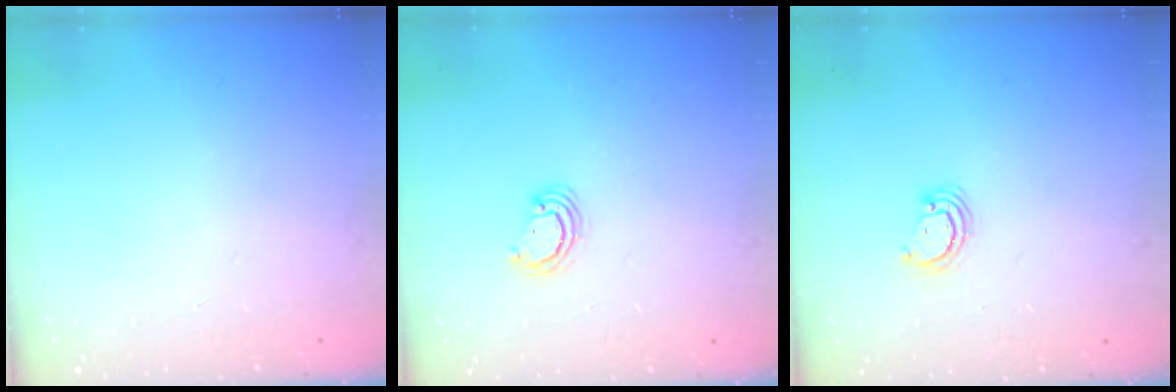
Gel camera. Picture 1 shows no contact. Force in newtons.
{"total": 2.8, "press": 2.8, "slide": 0.3}
{"total": 2.6, "press": 2.6, "slide": 0.3}